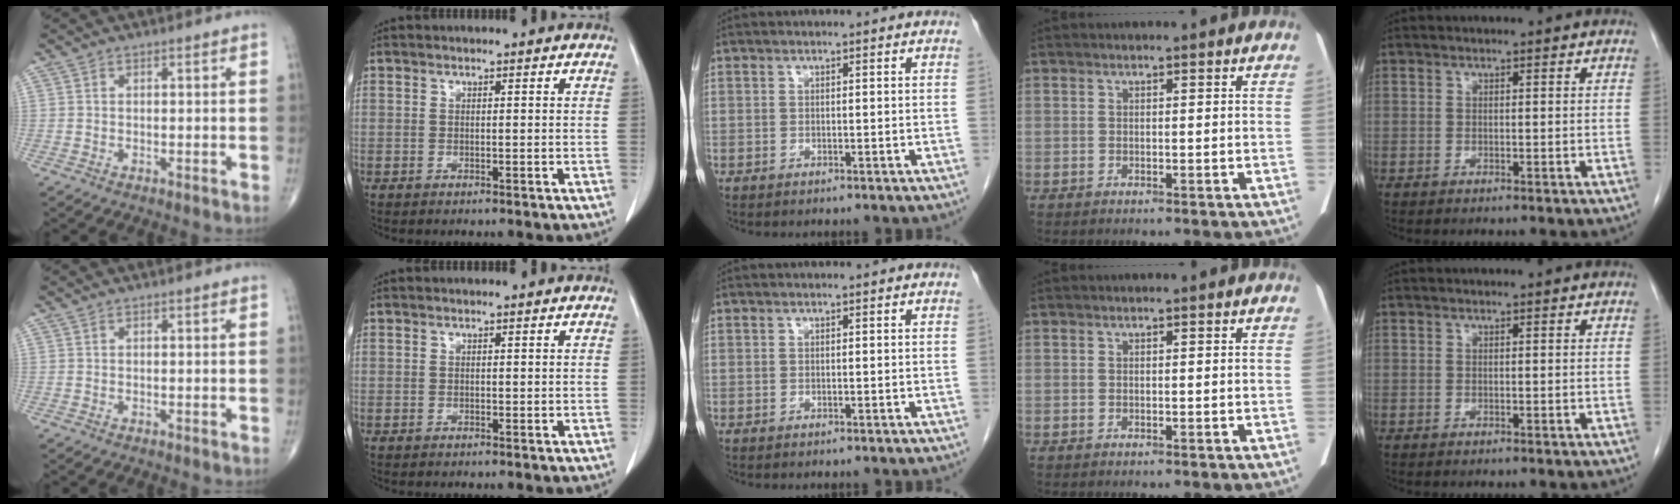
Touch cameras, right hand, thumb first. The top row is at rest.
{}